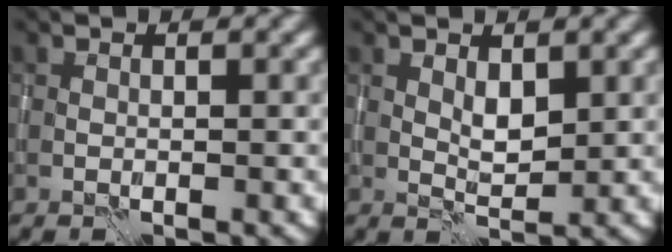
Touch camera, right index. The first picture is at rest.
{"total": 1.7, "force": [0.7, 0.8, 1.3], "torque": [-0.024, -0.004, 0.016]}